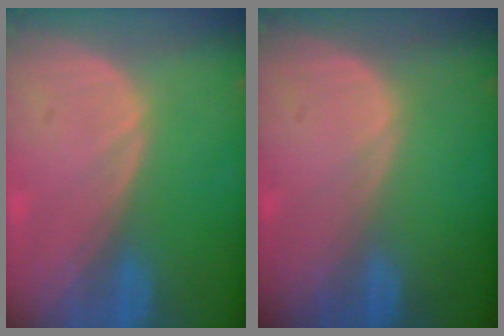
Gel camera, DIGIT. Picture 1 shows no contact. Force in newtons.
{"total": 0.0}